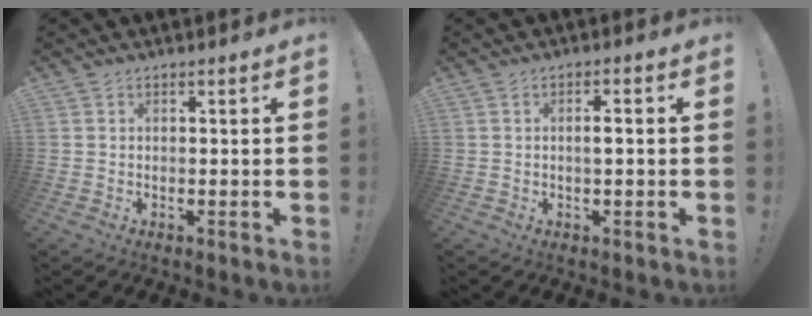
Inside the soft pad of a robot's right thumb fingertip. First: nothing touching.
{"total": 2.3, "force": [-0.6, 0.2, 2.2], "torque": [-0.027, -0.002, -0.016]}